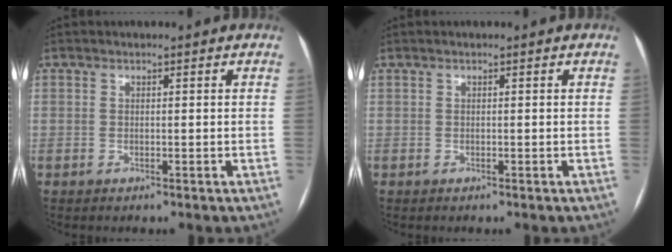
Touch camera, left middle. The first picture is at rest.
{"total": 0.0}